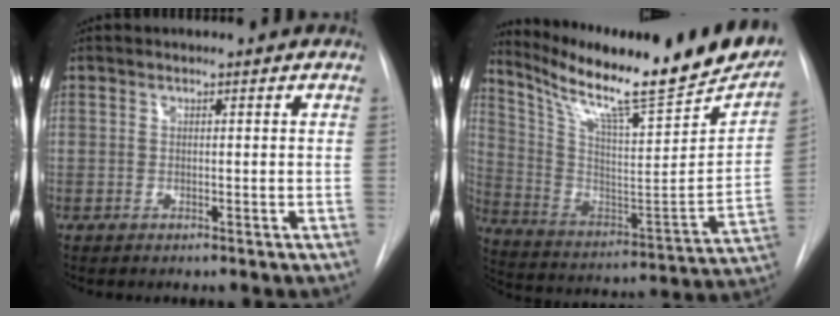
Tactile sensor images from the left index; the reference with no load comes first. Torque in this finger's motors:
{"motor_torque": [0.21, -0.46, 0.07, 0.08]}